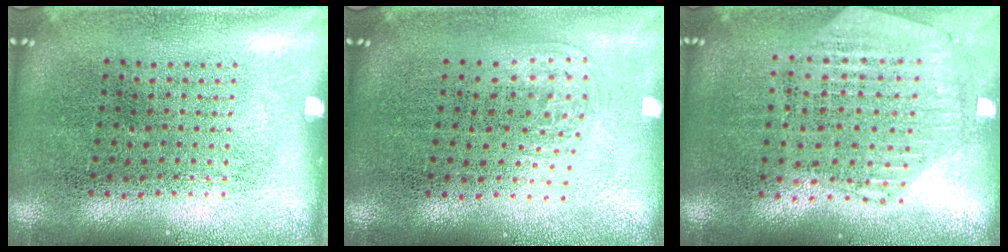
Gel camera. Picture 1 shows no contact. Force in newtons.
{"total": 1.0, "press": 0.6, "slide": 0.8}
{"total": 1.1, "press": 1.1, "slide": 0.3}